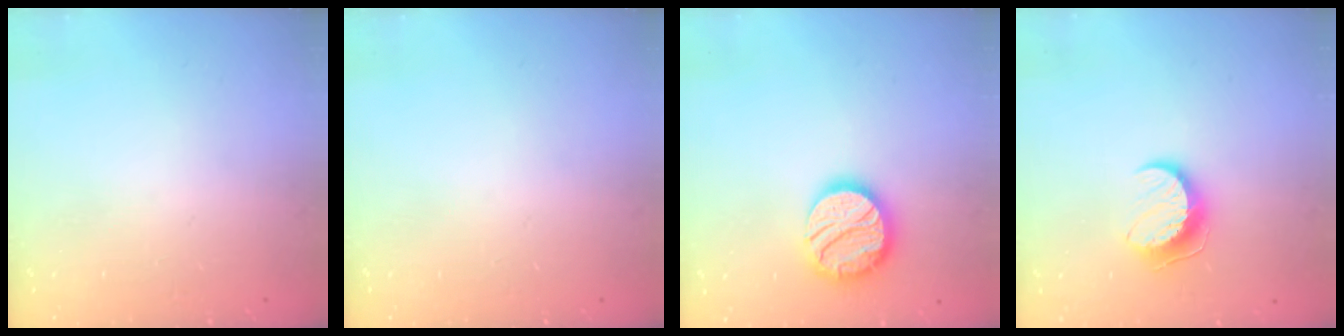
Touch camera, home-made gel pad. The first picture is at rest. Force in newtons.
{"total": 0.0}
{"total": 17.1, "press": 17.0, "slide": 1.5}
{"total": 9.5, "press": 9.5, "slide": 0.7}